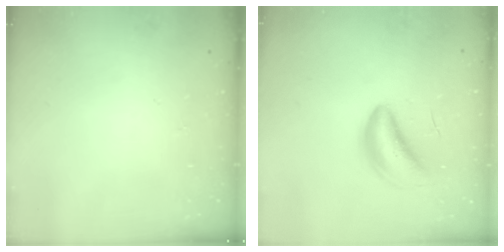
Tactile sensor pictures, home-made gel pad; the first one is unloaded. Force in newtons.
{"total": 5.4, "press": 5.0, "slide": 1.9}